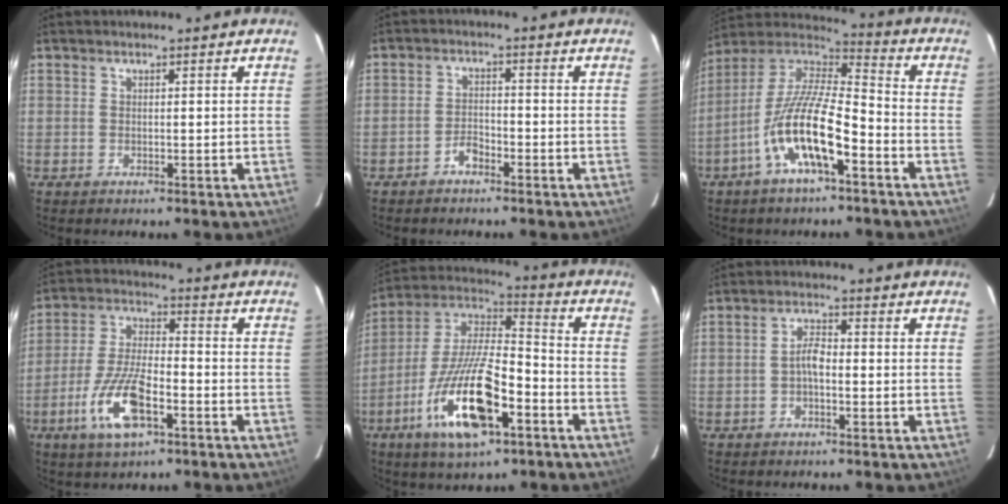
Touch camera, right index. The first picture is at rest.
{"total": 2.7, "force": [-2.2, 1.2, 1.0], "torque": [-0.028, 0.007, -0.038]}
{"total": 15.6, "force": [-7.1, 4.3, 13.1], "torque": [-0.255, -0.012, -0.140]}
{"total": 12.4, "force": [-5.8, 4.2, 10.1], "torque": [-0.217, -0.009, -0.108]}
{"total": 19.8, "force": [-9.1, 6.9, 16.2], "torque": [-0.329, -0.022, -0.170]}
{"total": 2.8, "force": [-1.0, 1.1, 2.4], "torque": [-0.048, 0.010, -0.019]}